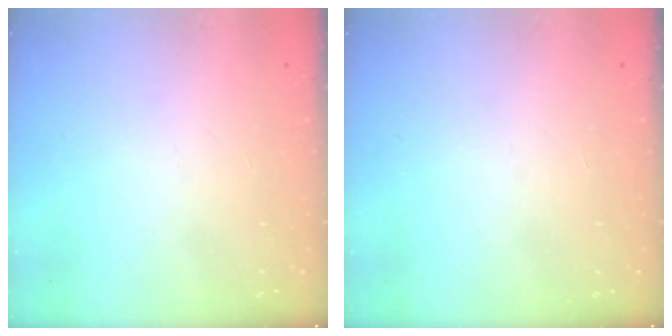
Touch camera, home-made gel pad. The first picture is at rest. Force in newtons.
{"total": 0.0}